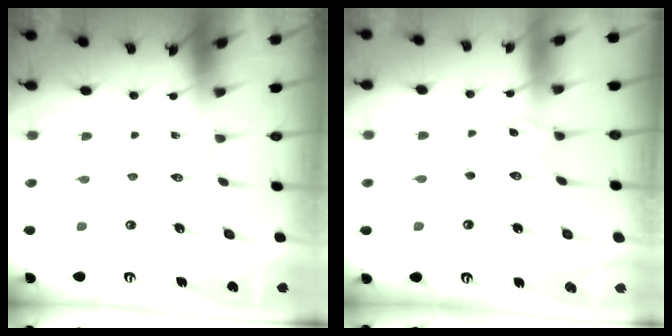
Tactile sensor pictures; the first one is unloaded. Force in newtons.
{"total": 0.7, "press": 0.7, "slide": 0.1}